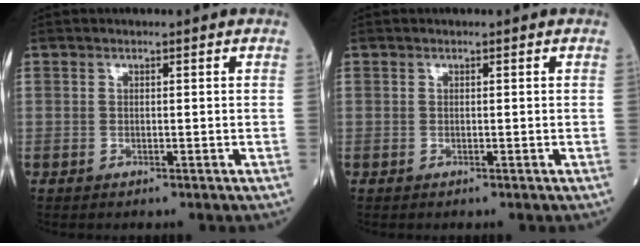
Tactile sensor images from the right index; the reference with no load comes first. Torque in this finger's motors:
{"motor_torque": [0.00, 0.00, 0.00, 0.00]}